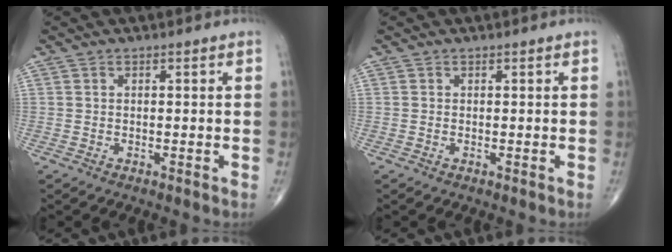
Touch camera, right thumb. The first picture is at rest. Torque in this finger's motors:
{"motor_torque": [-0.21, -0.11, 0.06, 0.06, -0.03]}